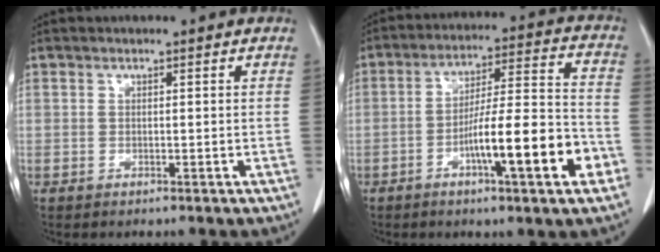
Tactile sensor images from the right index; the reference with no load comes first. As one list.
[{"total": 14.8, "force": [-5.6, 1.1, 13.6], "torque": [-0.215, 0.008, -0.083]}]